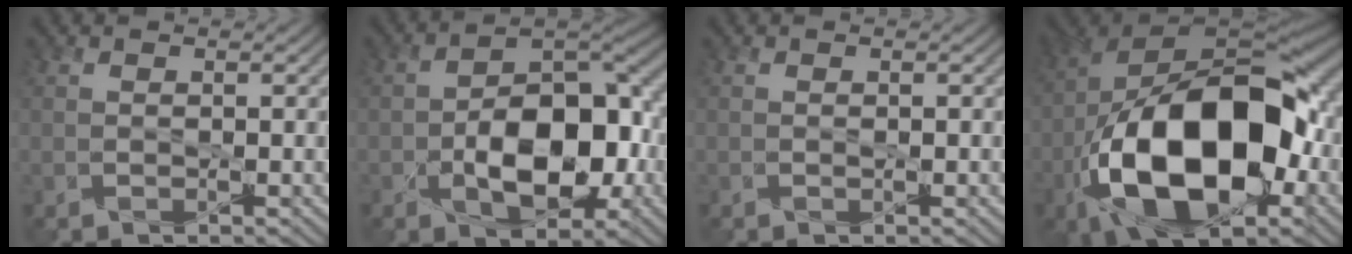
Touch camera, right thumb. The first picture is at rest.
{"total": 11.0, "force": [-2.9, 6.1, 8.7], "torque": [-0.134, -0.007, -0.039]}
{"total": 0.0}
{"total": 19.2, "force": [-5.8, 9.8, 15.5], "torque": [-0.305, -0.016, -0.099]}